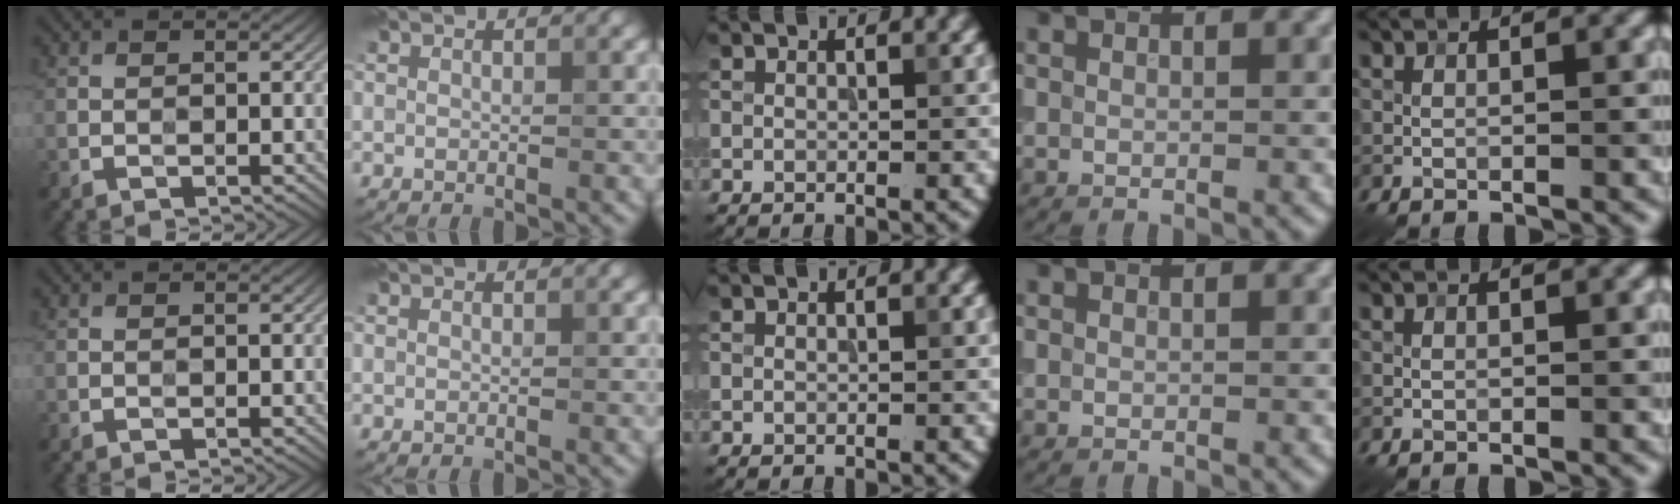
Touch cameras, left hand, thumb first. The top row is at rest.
{}